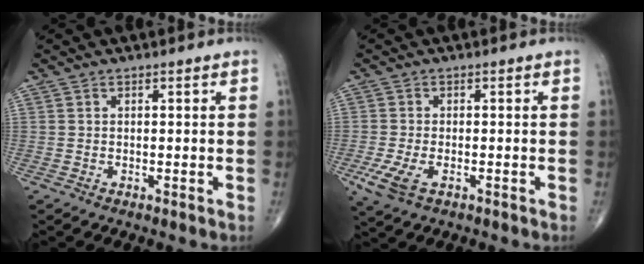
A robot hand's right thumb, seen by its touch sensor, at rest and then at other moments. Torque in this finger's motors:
{"motor_torque": [2.79, 2.13, -0.03, -0.15, 0.02]}